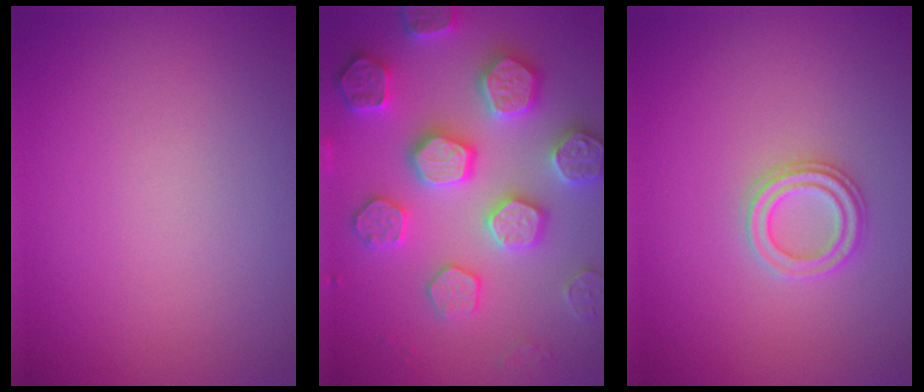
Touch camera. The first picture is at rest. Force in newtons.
{"total": 7.6, "press": 7.4, "slide": 1.5}
{"total": 2.2, "press": 2.2, "slide": 0.3}